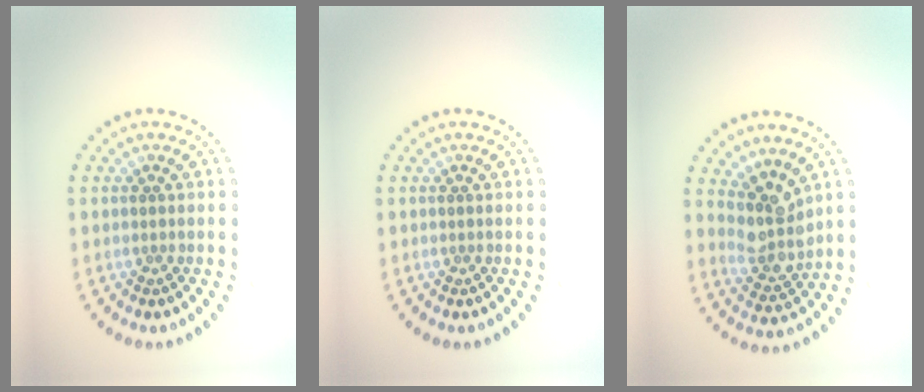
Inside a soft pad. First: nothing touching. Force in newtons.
{"total": 0.0}
{"total": 3.8, "press": 3.1, "slide": 2.1}